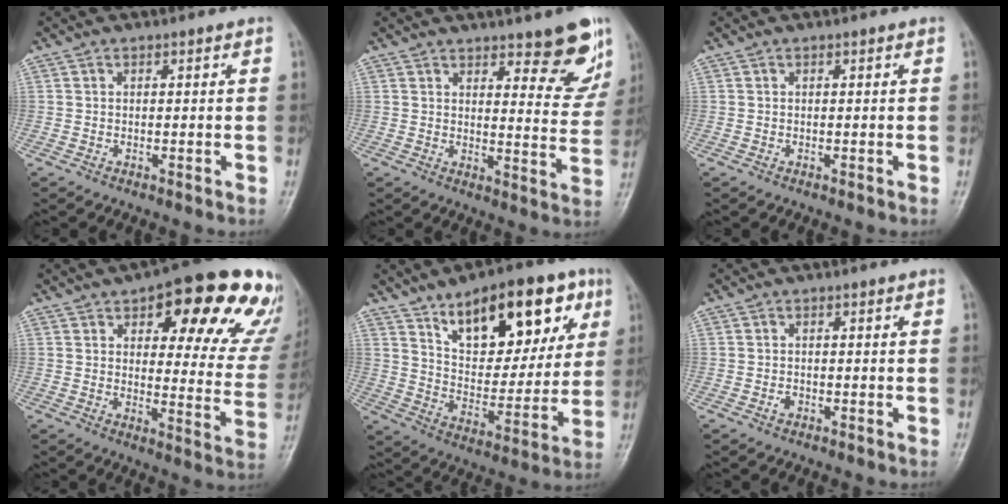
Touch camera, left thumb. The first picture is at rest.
{"total": 10.8, "force": [7.2, 3.5, 7.2], "torque": [-0.046, -0.046, 0.096]}
{"total": 0.0}
{"total": 23.6, "force": [13.4, 8.9, 17.3], "torque": [-0.172, -0.036, 0.160]}
{"total": 22.2, "force": [11.1, 10.8, 16.0], "torque": [-0.180, -0.032, 0.177]}
{"total": 1.0, "force": [-0.4, 0.7, 0.5], "torque": [-0.007, 0.001, -0.008]}